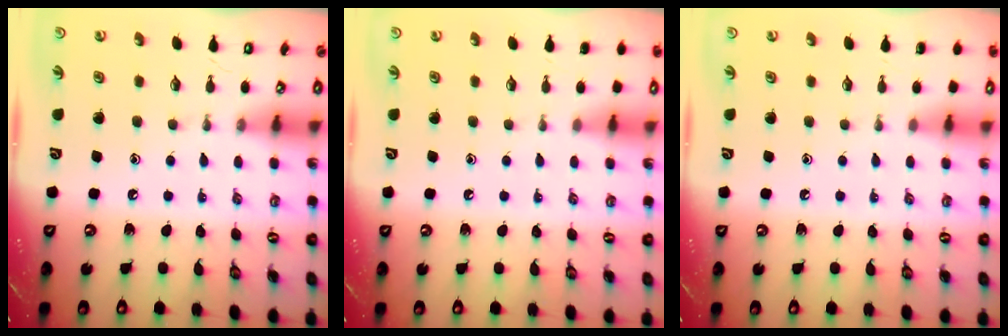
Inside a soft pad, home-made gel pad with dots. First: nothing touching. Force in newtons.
{"total": 0.0}
{"total": 0.0}